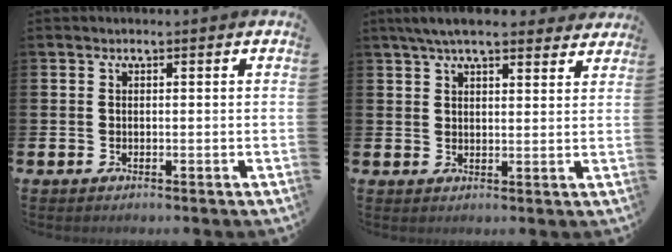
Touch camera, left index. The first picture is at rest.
{"total": 5.7, "force": [5.0, 1.2, 2.4], "torque": [-0.054, -0.010, 0.092]}